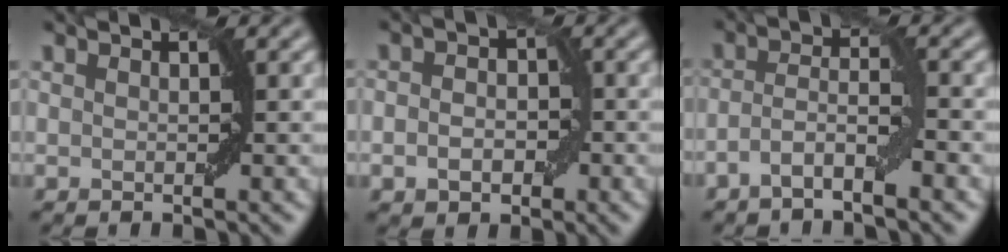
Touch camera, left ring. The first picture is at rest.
{"total": 3.0, "force": [-0.7, 2.2, 1.9], "torque": [-0.023, 0.000, -0.015]}
{"total": 3.1, "force": [-1.8, 0.5, 2.5], "torque": [-0.048, 0.009, -0.043]}